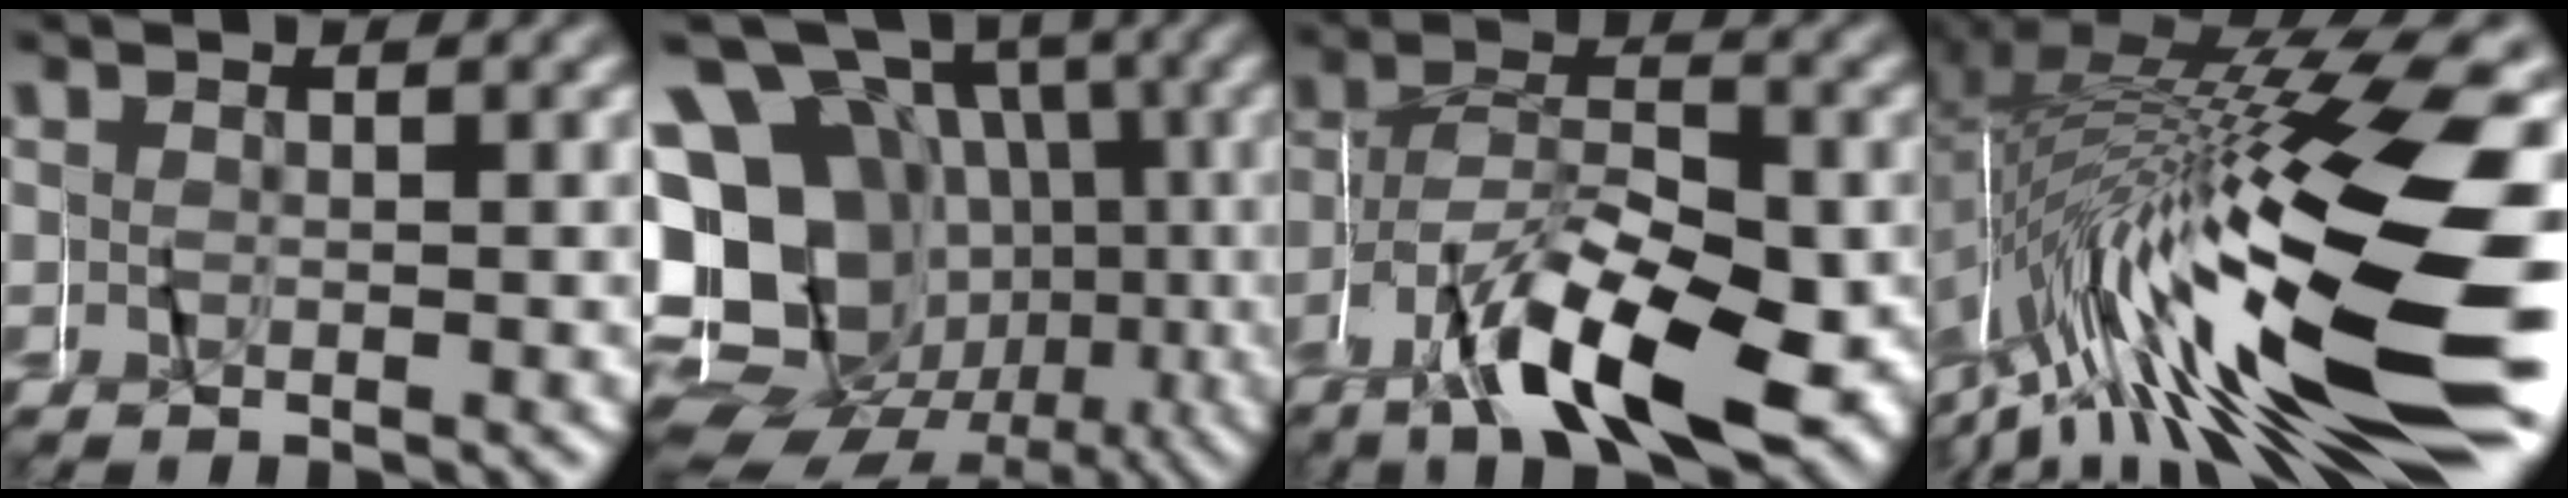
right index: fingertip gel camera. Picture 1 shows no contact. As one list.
[{"total": 14.6, "force": [-1.6, 12.0, 8.1], "torque": [-0.163, -0.042, -0.027]}, {"total": 9.8, "force": [-5.1, 4.2, 7.2], "torque": [-0.122, -0.012, -0.087]}, {"total": 14.7, "force": [-4.7, 4.4, 13.2], "torque": [-0.211, -0.003, -0.056]}]